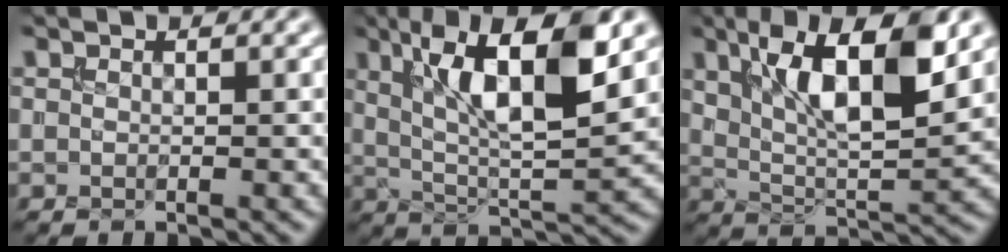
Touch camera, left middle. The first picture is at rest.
{"total": 10.1, "force": [3.5, 3.0, 9.0], "torque": [-0.149, 0.002, 0.060]}
{"total": 9.4, "force": [3.7, 3.4, 7.9], "torque": [-0.135, 0.003, 0.066]}